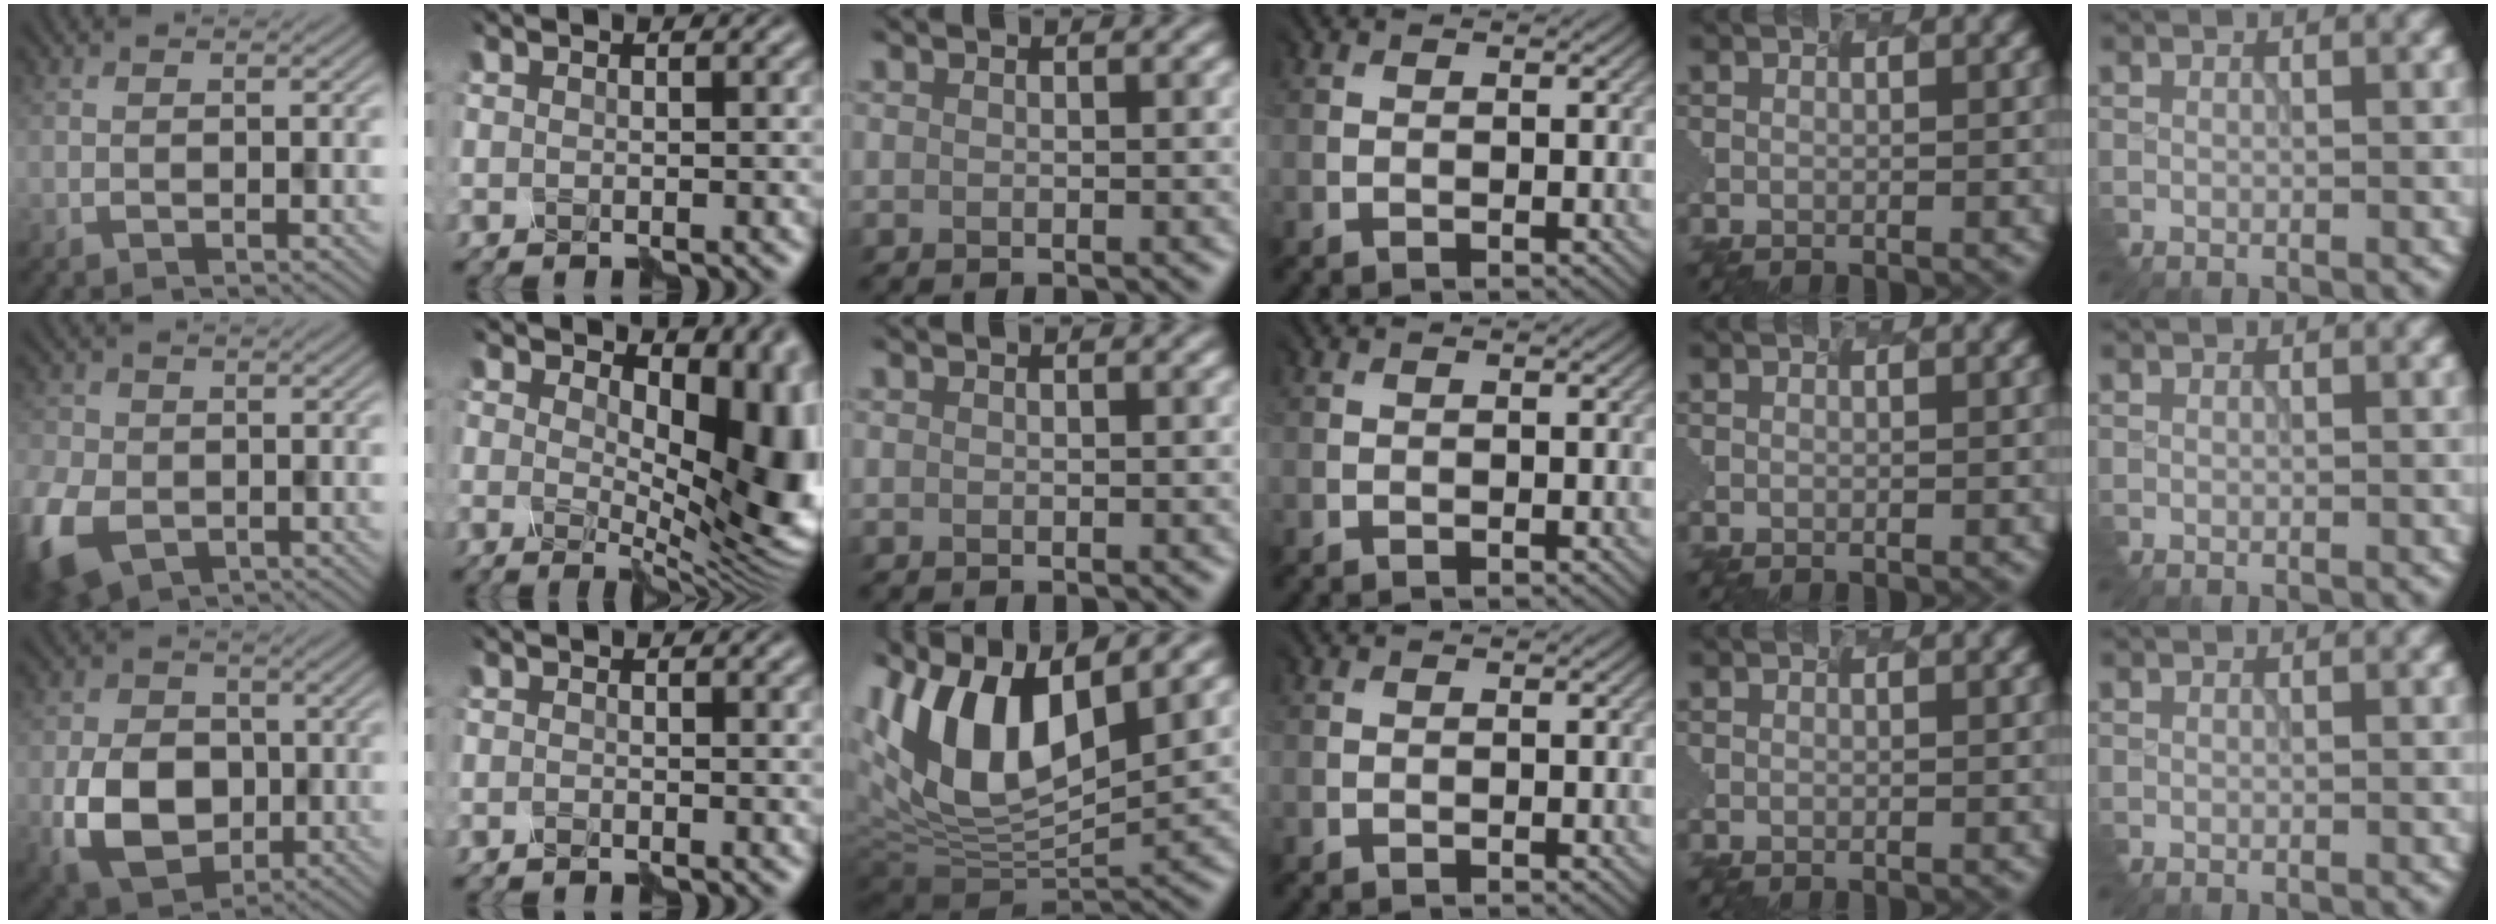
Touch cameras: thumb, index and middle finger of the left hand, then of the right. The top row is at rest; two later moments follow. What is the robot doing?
{"motion": "disassemble", "object": "velcro strap"}